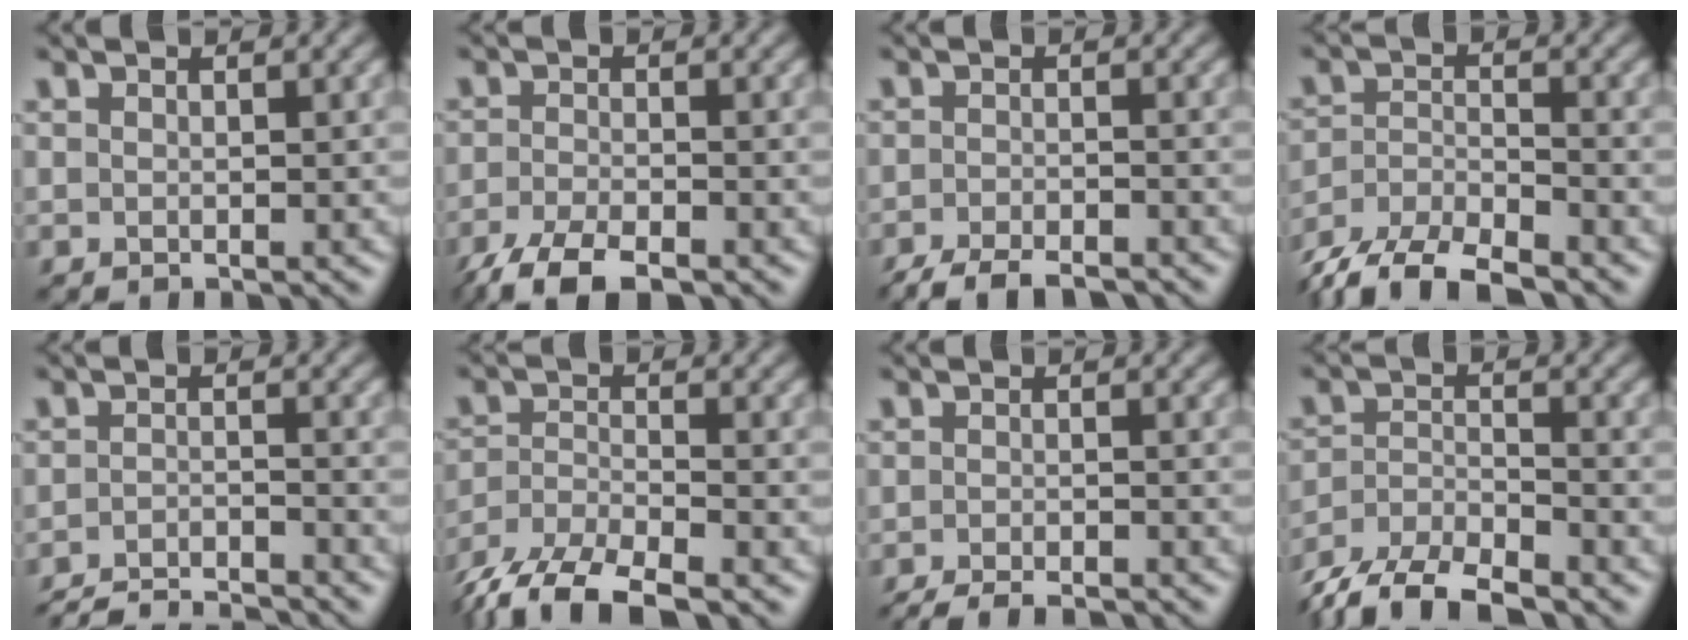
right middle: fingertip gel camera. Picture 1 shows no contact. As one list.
[{"total": 5.2, "force": [-3.9, 1.5, 3.1], "torque": [-0.060, -0.011, -0.081]}, {"total": 5.3, "force": [-4.4, 1.4, 2.5], "torque": [-0.036, -0.010, -0.077]}, {"total": 7.7, "force": [-6.4, 2.5, 3.5], "torque": [-0.065, -0.019, -0.118]}, {"total": 5.8, "force": [-5.3, 0.8, 2.0], "torque": [-0.033, -0.006, -0.091]}, {"total": 7.2, "force": [-5.5, 2.3, 3.9], "torque": [-0.073, -0.012, -0.109]}, {"total": 5.0, "force": [-4.4, 0.9, 2.1], "torque": [-0.033, -0.007, -0.066]}, {"total": 7.7, "force": [-6.5, 2.5, 3.4], "torque": [-0.064, -0.020, -0.119]}]